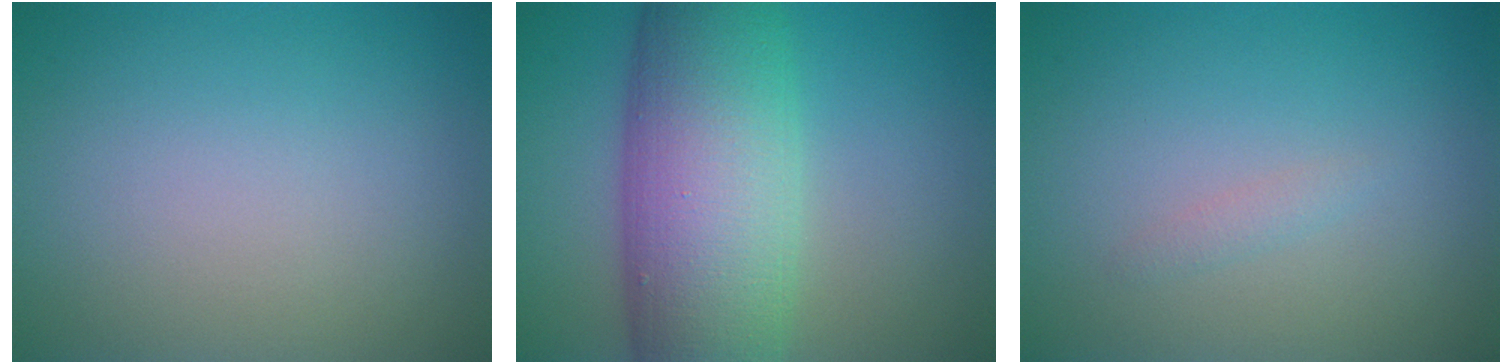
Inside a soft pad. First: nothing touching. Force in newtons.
{"total": 12.4, "press": 12.4, "slide": 0.4}
{"total": 0.7, "press": 0.7, "slide": 0.0}